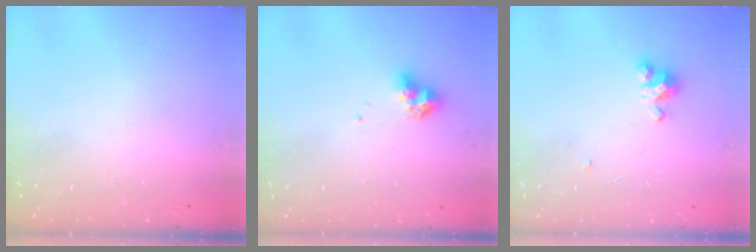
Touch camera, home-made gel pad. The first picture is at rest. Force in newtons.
{"total": 7.0, "press": 6.9, "slide": 1.0}
{"total": 4.2, "press": 4.2, "slide": 0.2}